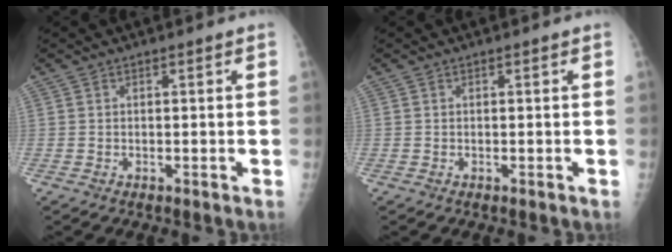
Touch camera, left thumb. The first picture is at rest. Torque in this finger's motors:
{"motor_torque": [0.06, 0.06, 0.00, 0.00, 0.00]}